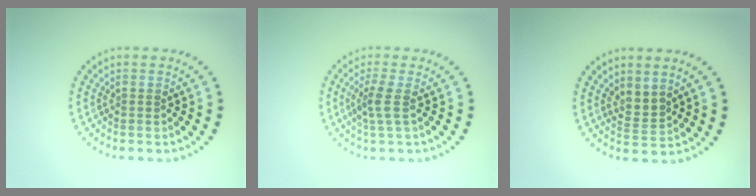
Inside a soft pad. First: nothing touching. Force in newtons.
{"total": 2.0, "press": 1.6, "slide": 1.3}
{"total": 1.8, "press": 1.3, "slide": 1.3}